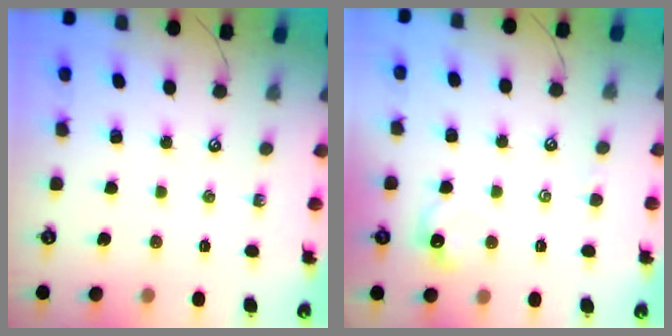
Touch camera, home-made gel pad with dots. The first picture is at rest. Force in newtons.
{"total": 2.4, "press": 2.4, "slide": 0.4}